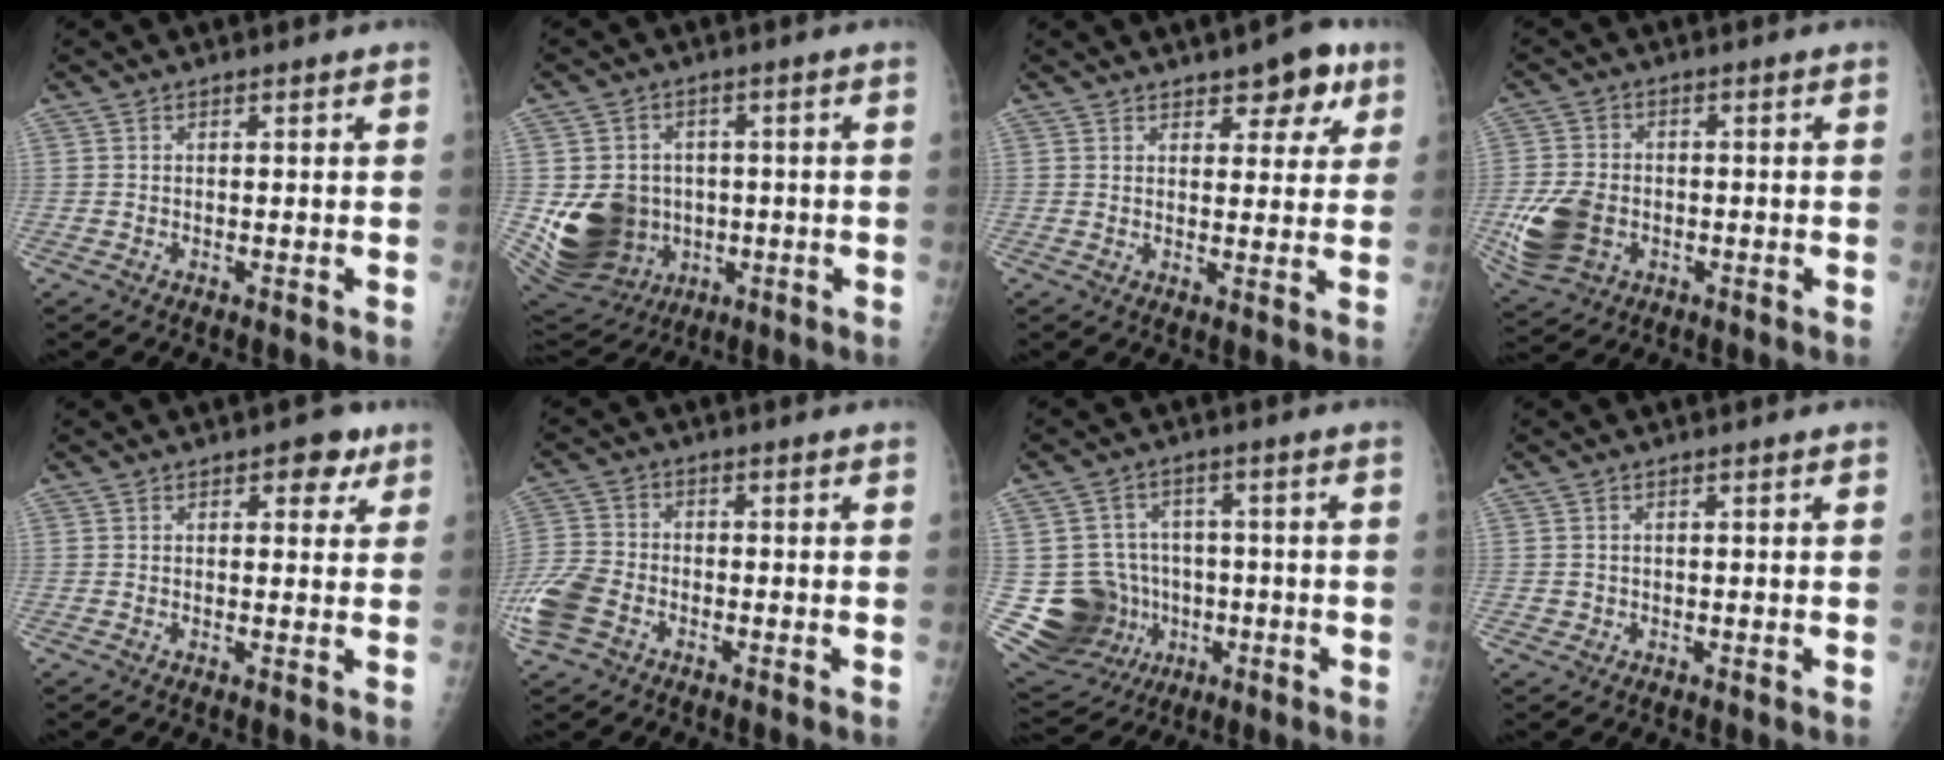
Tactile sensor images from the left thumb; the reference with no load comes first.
{"total": 16.0, "force": [-1.8, 13.8, 7.9], "torque": [-0.138, 0.004, -0.003]}
{"total": 7.0, "force": [4.0, 3.4, 4.5], "torque": [-0.024, -0.014, 0.047]}
{"total": 10.2, "force": [-2.5, 7.5, 6.3], "torque": [-0.129, 0.008, -0.042]}
{"total": 4.2, "force": [2.0, 2.5, 2.6], "torque": [-0.003, -0.003, 0.017]}
{"total": 9.4, "force": [-4.2, 6.5, 5.3], "torque": [-0.124, 0.013, -0.087]}
{"total": 14.3, "force": [-2.4, 13.4, 4.4], "torque": [-0.067, 0.031, -0.021]}
{"total": 1.2, "force": [-0.3, 1.1, -0.1], "torque": [0.009, 0.006, -0.005]}